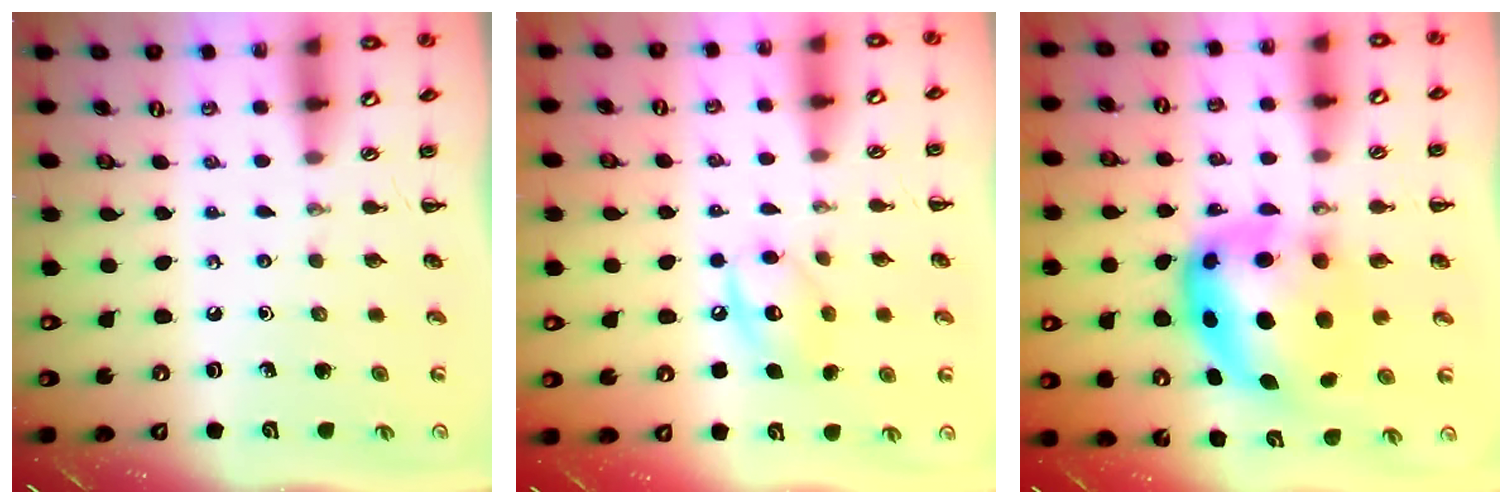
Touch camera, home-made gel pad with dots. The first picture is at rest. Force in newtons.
{"total": 10.6, "press": 10.5, "slide": 0.8}
{"total": 10.7, "press": 10.4, "slide": 2.5}